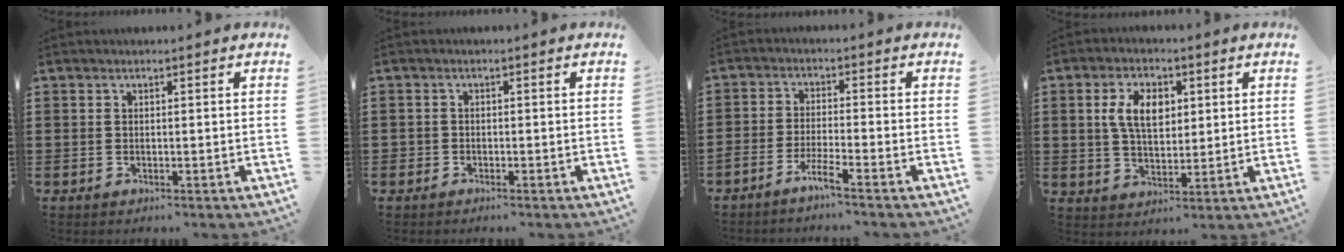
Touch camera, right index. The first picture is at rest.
{"total": 0.9, "force": [-0.7, 0.6, 0.1], "torque": [-0.004, 0.001, -0.016]}
{"total": 3.5, "force": [-3.0, -0.4, 1.7], "torque": [-0.038, -0.003, -0.060]}
{"total": 6.8, "force": [1.7, 4.1, 5.2], "torque": [-0.121, 0.012, 0.026]}